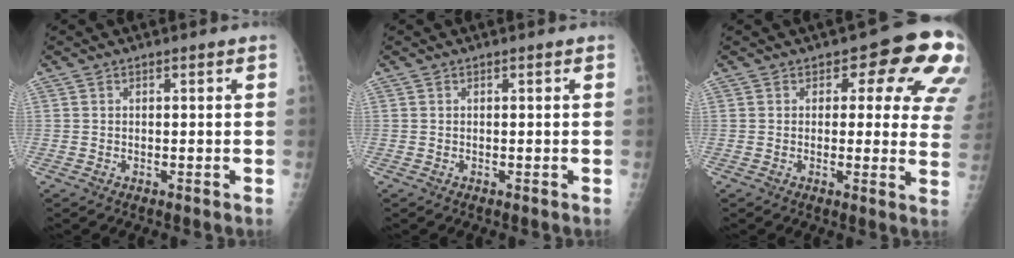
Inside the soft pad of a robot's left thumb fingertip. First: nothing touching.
{"total": 0.0}
{"total": 13.3, "force": [5.6, 6.7, 10.0], "torque": [-0.062, -0.024, 0.045]}